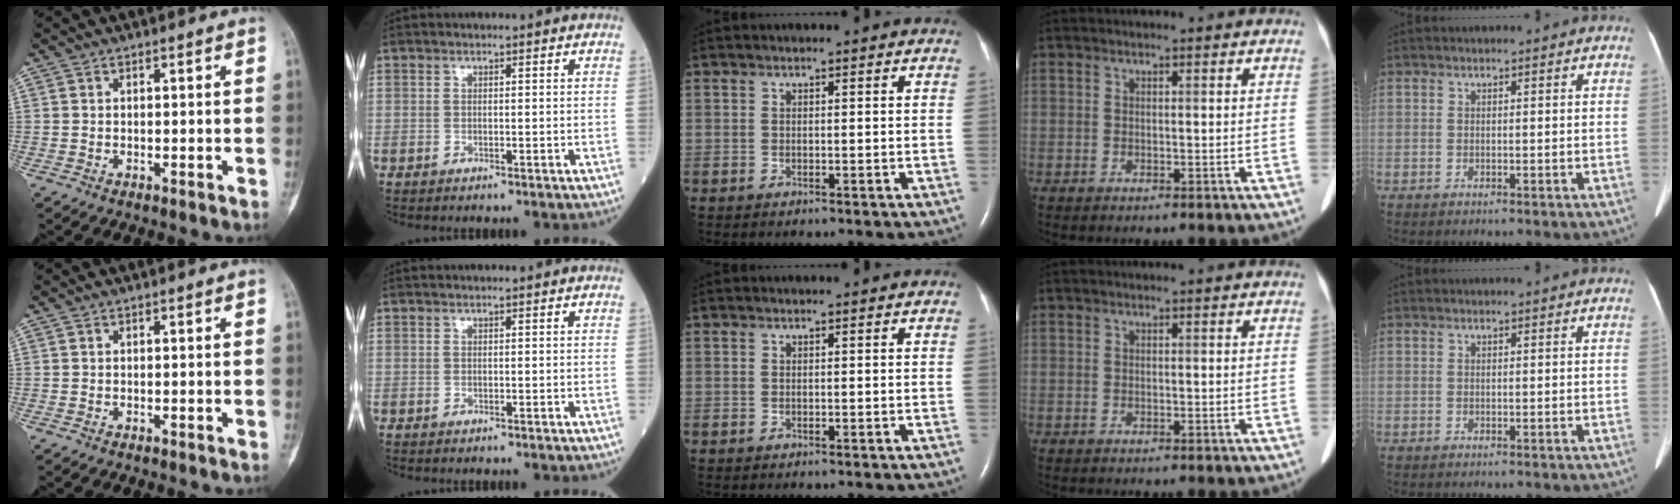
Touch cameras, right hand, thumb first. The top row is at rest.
{}